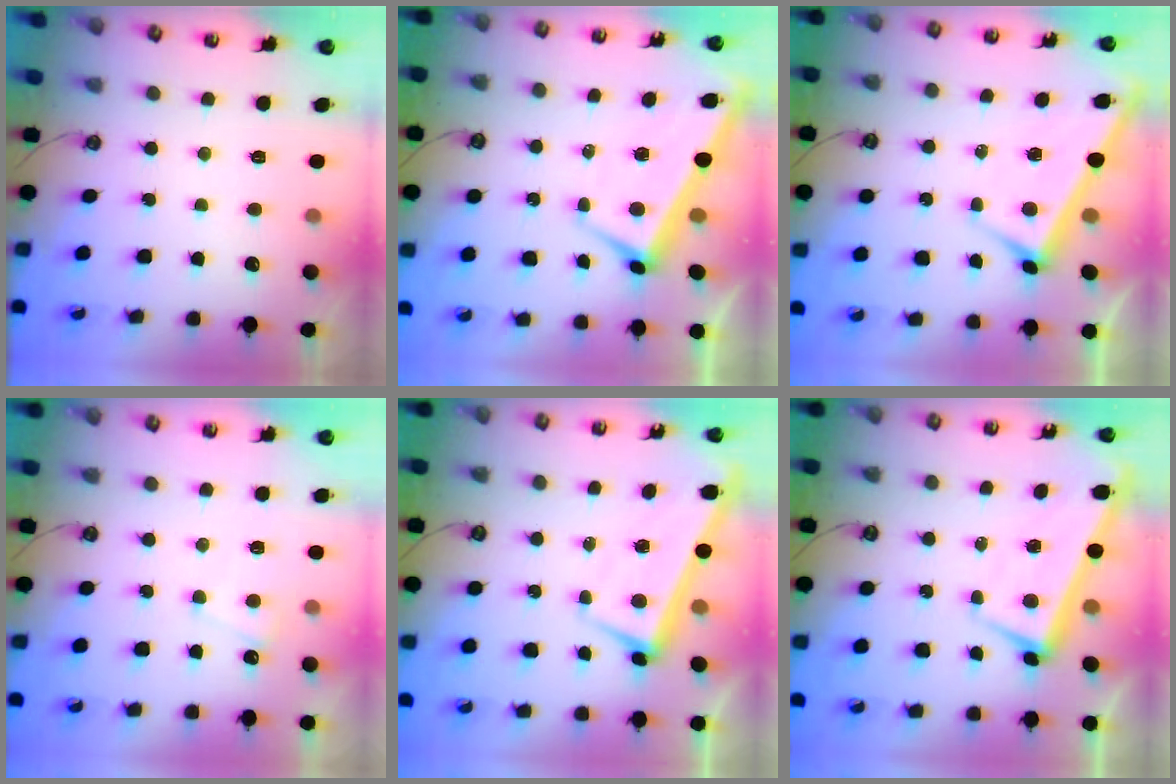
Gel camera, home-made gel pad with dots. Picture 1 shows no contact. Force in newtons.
{"total": 1.6, "press": 1.2, "slide": 1.0}
{"total": 3.3, "press": 3.3, "slide": 0.0}
{"total": 2.2, "press": 2.2, "slide": 0.5}
{"total": 1.5, "press": 0.5, "slide": 1.5}
{"total": 1.8, "press": 0.8, "slide": 1.6}